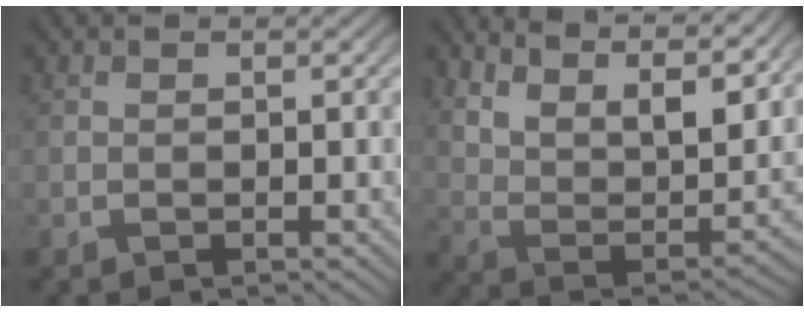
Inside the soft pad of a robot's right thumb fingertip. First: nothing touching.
{"total": 13.5, "force": [6.0, 7.8, 9.1], "torque": [-0.161, -0.006, 0.094]}